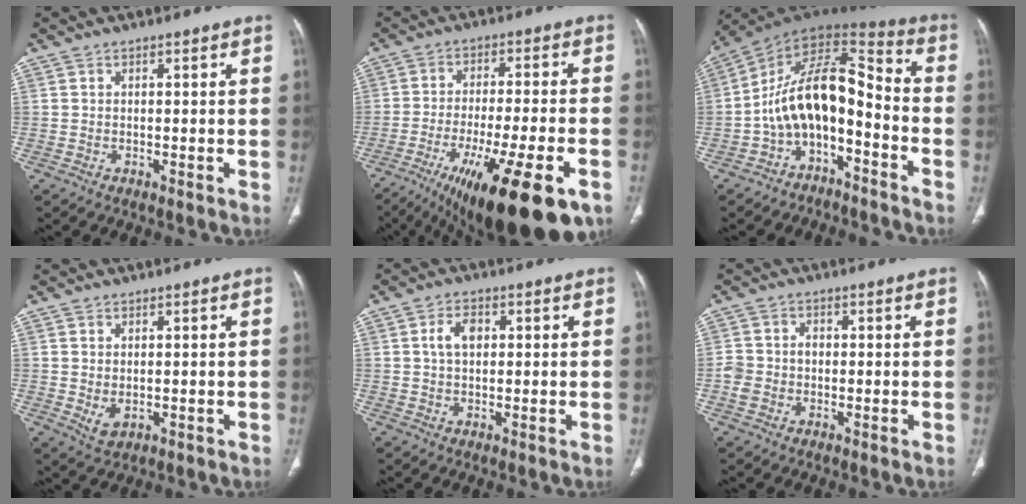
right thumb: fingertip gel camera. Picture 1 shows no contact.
{"total": 21.8, "force": [-11.4, 5.7, 17.6], "torque": [-0.252, 0.014, -0.171]}
{"total": 14.6, "force": [-5.2, 7.9, 11.2], "torque": [-0.175, 0.107, -0.094]}
{"total": 2.9, "force": [-0.1, 1.8, 2.2], "torque": [-0.037, -0.006, 0.010]}
{"total": 4.2, "force": [0.9, 2.7, 3.1], "torque": [-0.057, 0.007, 0.016]}
{"total": 4.0, "force": [-0.8, 3.4, 1.9], "torque": [-0.035, 0.014, -0.013]}